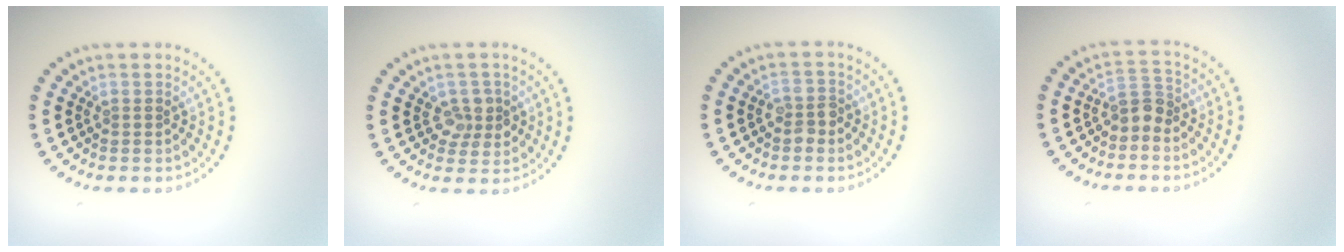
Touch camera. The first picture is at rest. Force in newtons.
{"total": 2.4, "press": 2.2, "slide": 0.9}
{"total": 1.7, "press": 1.7, "slide": 0.4}
{"total": 2.2, "press": 1.7, "slide": 1.4}